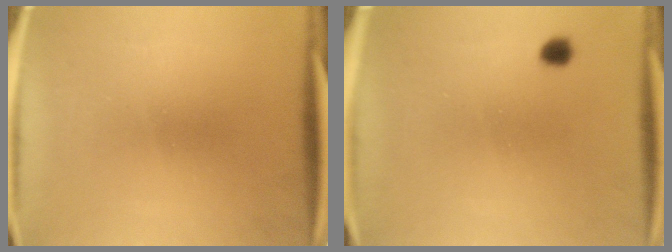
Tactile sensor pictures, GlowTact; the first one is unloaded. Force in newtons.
{"total": 1.7}